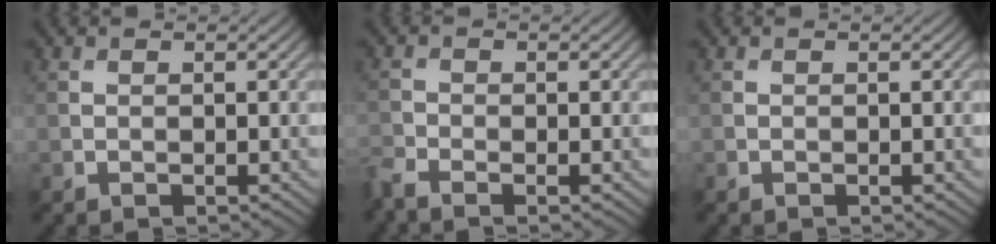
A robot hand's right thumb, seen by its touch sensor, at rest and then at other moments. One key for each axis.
{"total": 2.5, "fx": -2.2, "fy": 0.6, "fz": 1.1, "tx": -0.033, "ty": -0.012, "tz": -0.057}
{"total": 0.0}